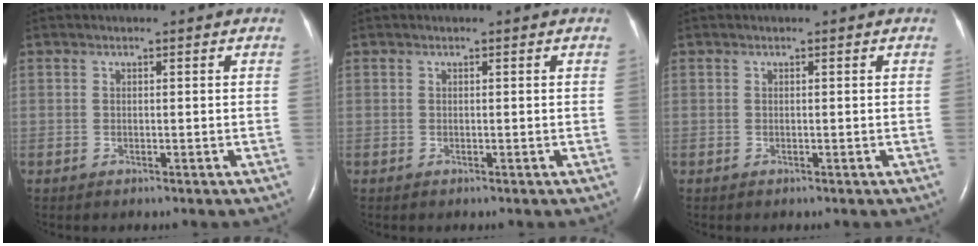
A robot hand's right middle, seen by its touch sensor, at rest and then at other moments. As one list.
[{"total": 0.0}, {"total": 0.0}]